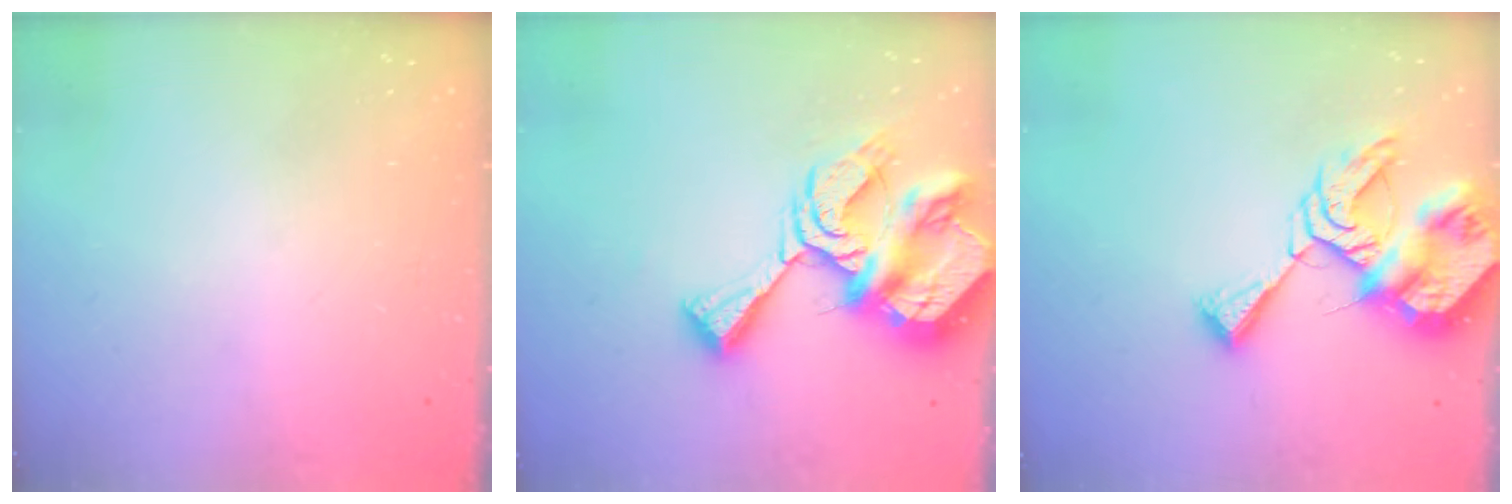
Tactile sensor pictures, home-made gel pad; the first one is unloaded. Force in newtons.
{"total": 16.2, "press": 16.1, "slide": 1.7}
{"total": 11.4, "press": 11.3, "slide": 1.4}